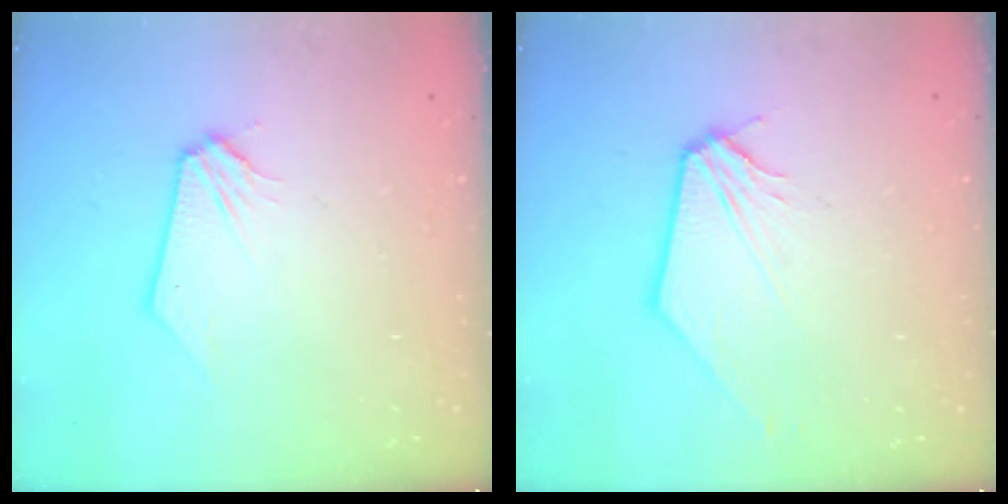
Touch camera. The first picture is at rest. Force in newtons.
{"total": 1.9, "press": 1.9, "slide": 0.2}